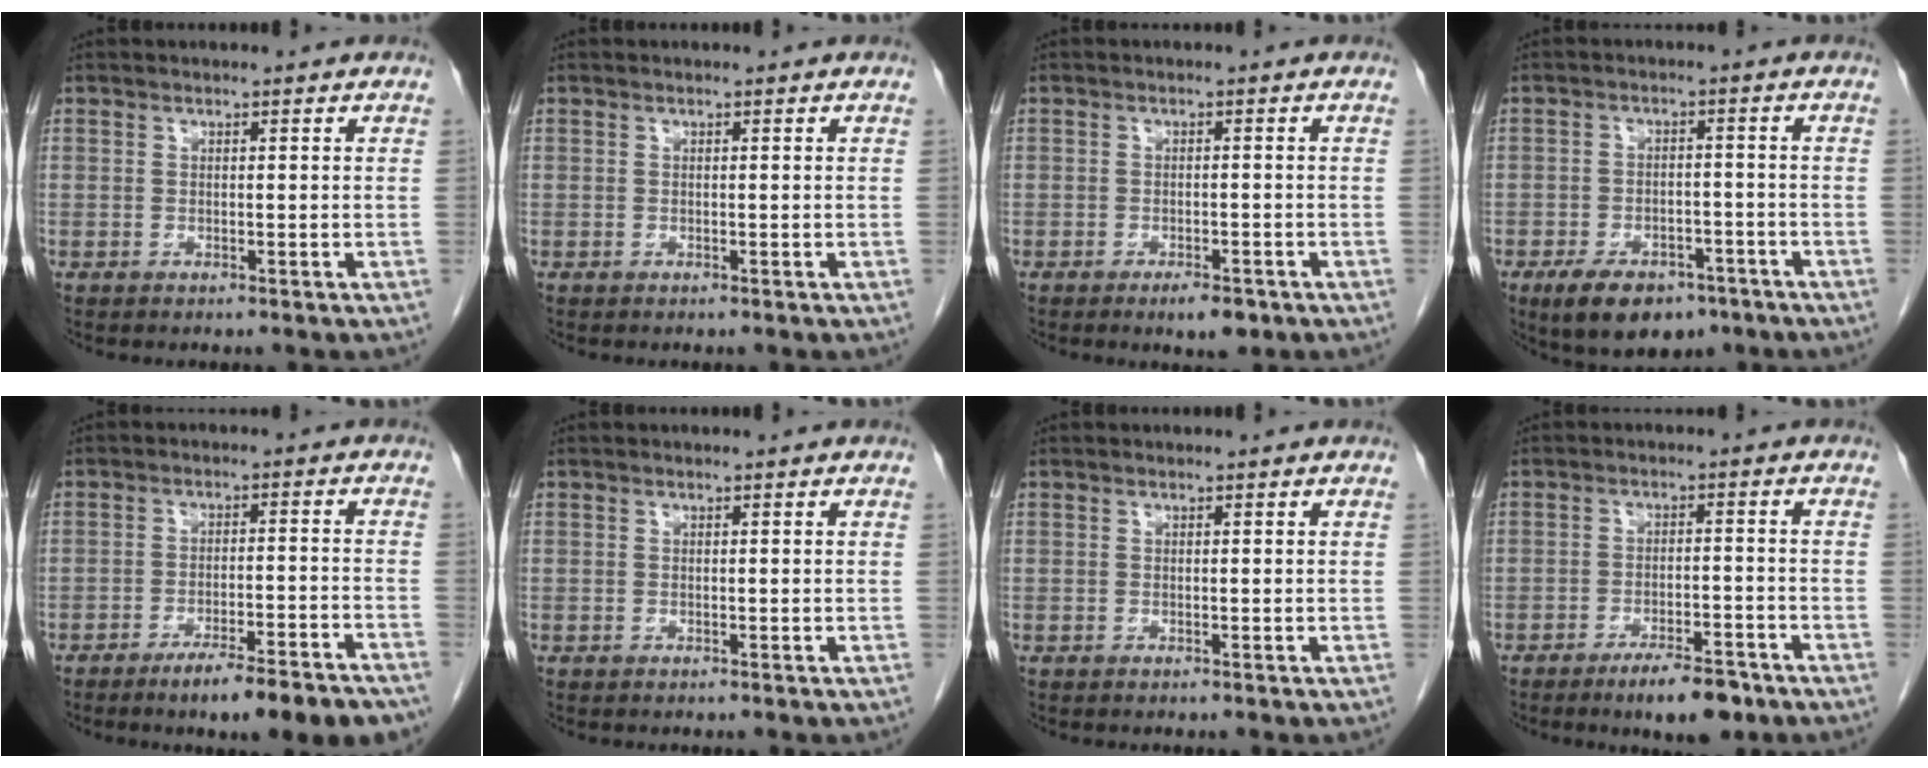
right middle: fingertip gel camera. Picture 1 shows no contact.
{"total": 0.0}
{"total": 3.2, "force": [-2.1, 1.1, 2.2], "torque": [-0.034, -0.002, -0.025]}
{"total": 10.0, "force": [-6.8, 5.0, 5.4], "torque": [-0.085, -0.002, -0.104]}
{"total": 11.5, "force": [-8.8, 1.0, 7.4], "torque": [-0.081, -0.008, -0.127]}
{"total": 0.0}
{"total": 0.0}
{"total": 6.8, "force": [-4.9, 1.8, 4.4], "torque": [-0.069, -0.004, -0.072]}